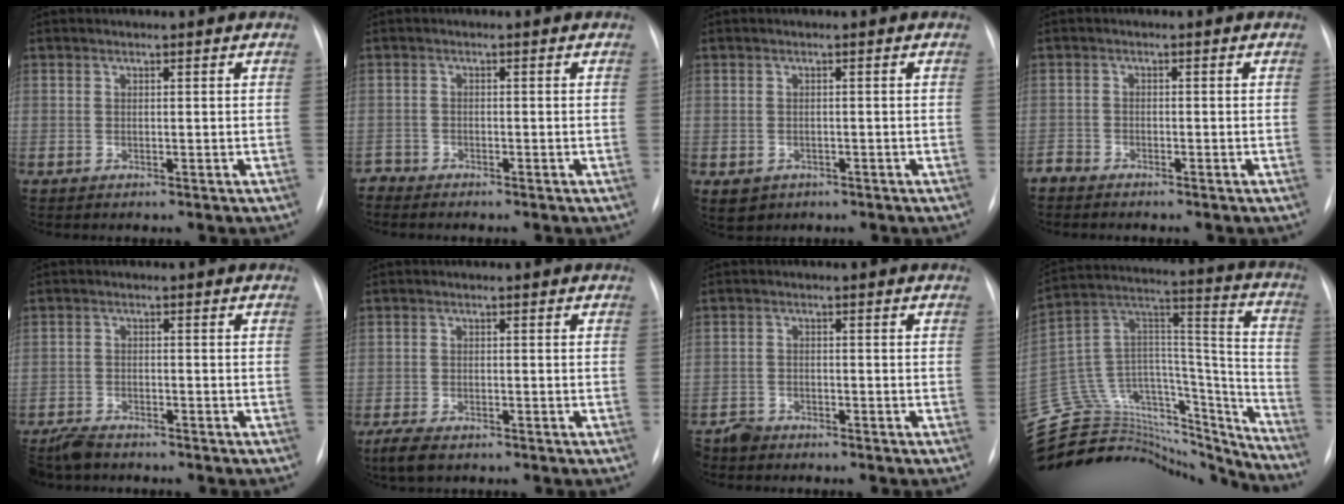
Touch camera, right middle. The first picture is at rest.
{"total": 1.7, "force": [-1.6, 0.1, -0.5], "torque": [0.013, -0.005, -0.033]}
{"total": 3.1, "force": [-1.6, 2.5, 0.8], "torque": [-0.009, 0.000, -0.017]}
{"total": 2.0, "force": [-1.9, 0.3, 0.0], "torque": [0.002, -0.005, -0.037]}
{"total": 5.0, "force": [-4.6, 1.4, 1.4], "torque": [-0.024, -0.015, -0.081]}
{"total": 4.1, "force": [-3.0, 1.4, 2.4], "torque": [-0.052, -0.011, -0.049]}
{"total": 2.7, "force": [-2.5, 1.0, 0.0], "torque": [-0.005, -0.003, -0.045]}
{"total": 35.5, "force": [-32.9, 8.7, 9.9], "torque": [-0.174, 0.025, -0.489]}